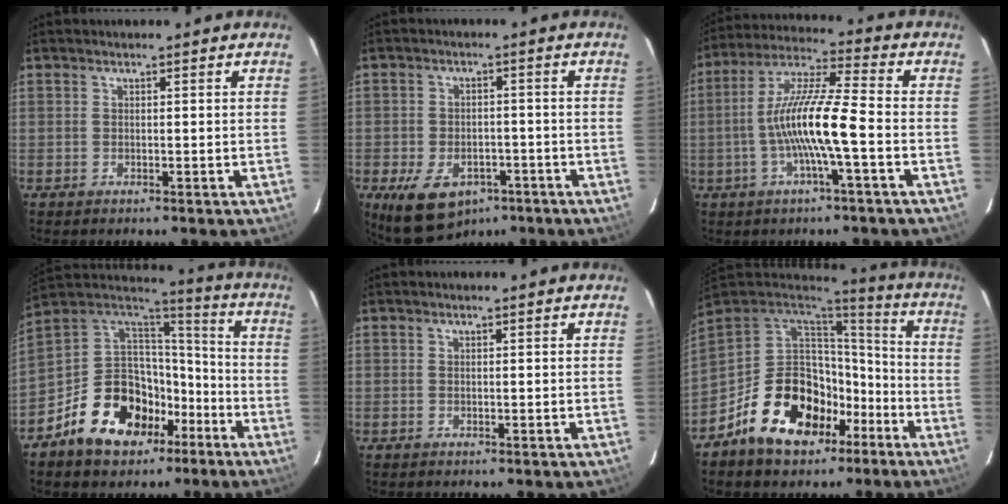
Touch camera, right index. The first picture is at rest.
{"total": 12.2, "force": [-6.9, 7.7, 6.4], "torque": [-0.148, -0.012, -0.095]}
{"total": 12.6, "force": [-3.0, 0.7, 12.2], "torque": [-0.239, 0.012, -0.060]}
{"total": 19.8, "force": [-10.1, 13.1, 11.0], "torque": [-0.235, 0.024, -0.152]}
{"total": 0.0}
{"total": 20.3, "force": [-9.2, 13.2, 12.3], "torque": [-0.256, 0.013, -0.134]}